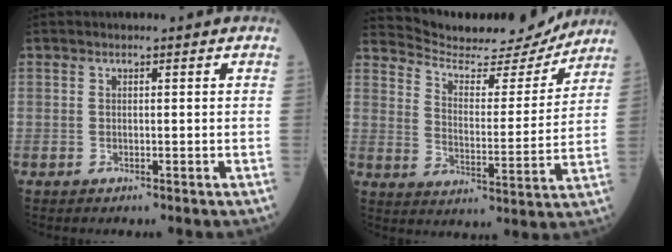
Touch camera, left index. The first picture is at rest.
{"total": 15.8, "force": [15.3, 2.1, 3.4], "torque": [-0.060, -0.021, 0.221]}